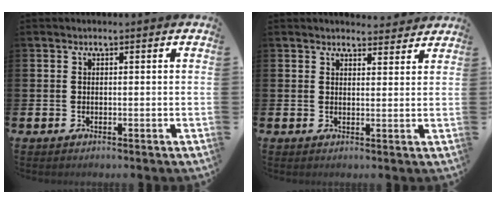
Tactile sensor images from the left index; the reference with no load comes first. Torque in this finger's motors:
{"motor_torque": [0.56, -1.57, 0.38, 0.03]}